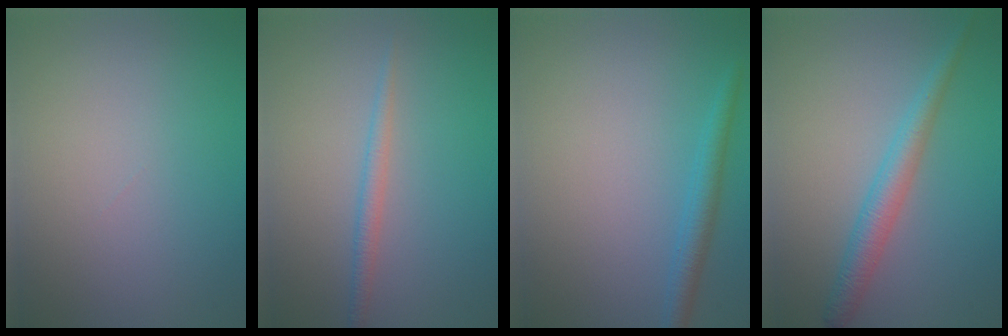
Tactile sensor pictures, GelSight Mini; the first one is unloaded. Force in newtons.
{"total": 1.5, "press": 1.5, "slide": 0.1}
{"total": 2.2, "press": 2.2, "slide": 0.1}
{"total": 2.9, "press": 2.9, "slide": 0.0}